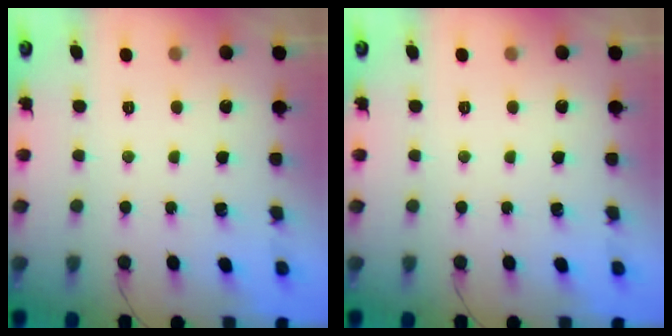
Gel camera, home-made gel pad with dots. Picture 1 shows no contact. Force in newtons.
{"total": 0.0}